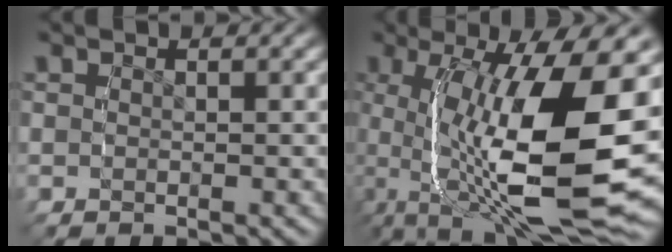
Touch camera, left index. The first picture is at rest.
{"total": 13.8, "force": [-1.8, 5.9, 12.3], "torque": [-0.221, -0.025, -0.001]}